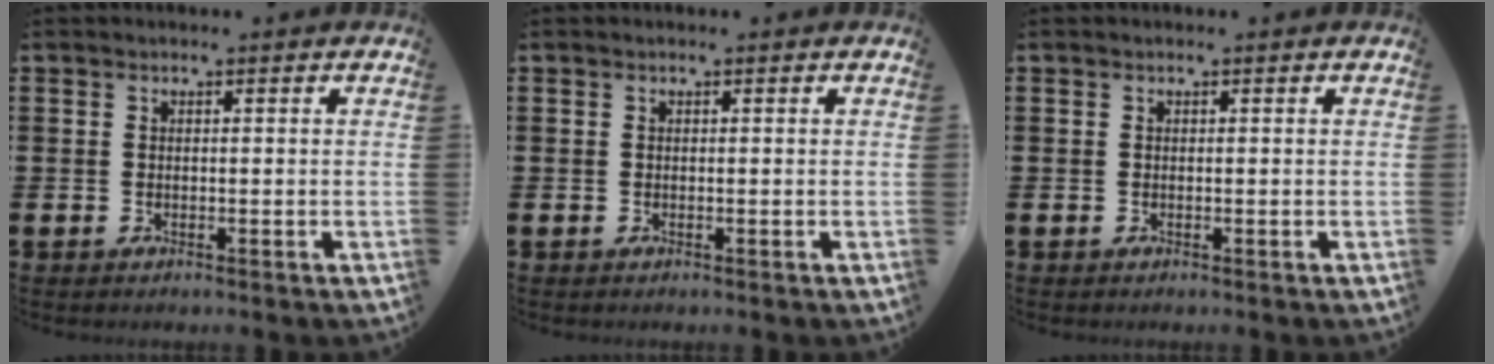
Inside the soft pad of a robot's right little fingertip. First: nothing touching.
{"total": 0.0}
{"total": 0.0}